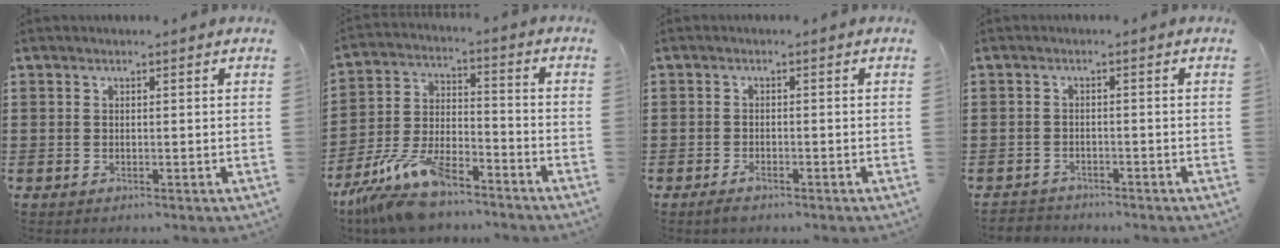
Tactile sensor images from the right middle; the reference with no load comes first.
{"total": 11.5, "force": [-9.6, 2.9, 5.6], "torque": [-0.121, 0.019, -0.188]}
{"total": 1.6, "force": [-1.2, 0.6, 1.0], "torque": [-0.026, -0.005, -0.025]}
{"total": 1.6, "force": [-1.6, 0.4, -0.2], "torque": [-0.002, 0.001, -0.037]}